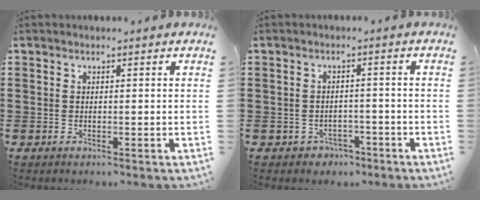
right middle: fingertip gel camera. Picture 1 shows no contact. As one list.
[{"total": 1.8, "force": [-1.5, 0.9, -0.1], "torque": [-0.009, -0.002, -0.035]}]